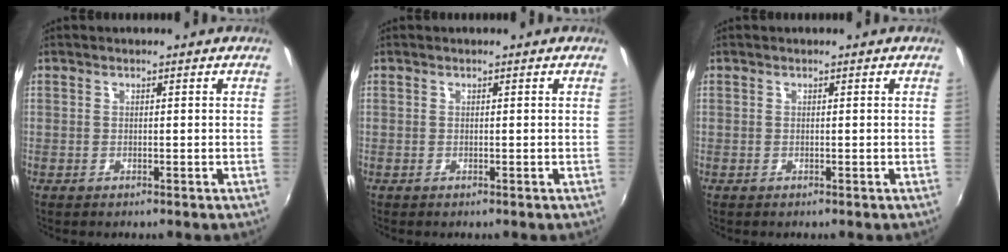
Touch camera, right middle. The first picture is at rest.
{"total": 0.0}
{"total": 0.0}